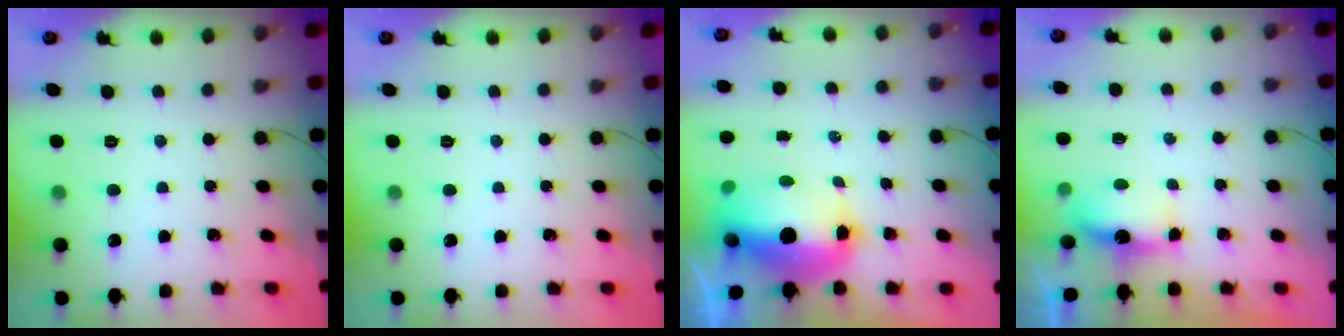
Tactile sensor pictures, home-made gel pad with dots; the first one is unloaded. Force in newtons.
{"total": 0.0}
{"total": 11.3, "press": 11.0, "slide": 2.4}
{"total": 5.2, "press": 5.1, "slide": 0.5}